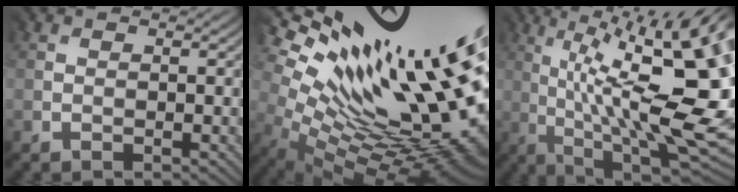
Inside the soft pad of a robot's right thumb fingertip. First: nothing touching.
{"total": 17.6, "force": [5.6, 7.5, 14.9], "torque": [-0.214, 0.006, 0.128]}
{"total": 16.9, "force": [0.6, 4.4, 16.3], "torque": [-0.239, 0.018, 0.031]}